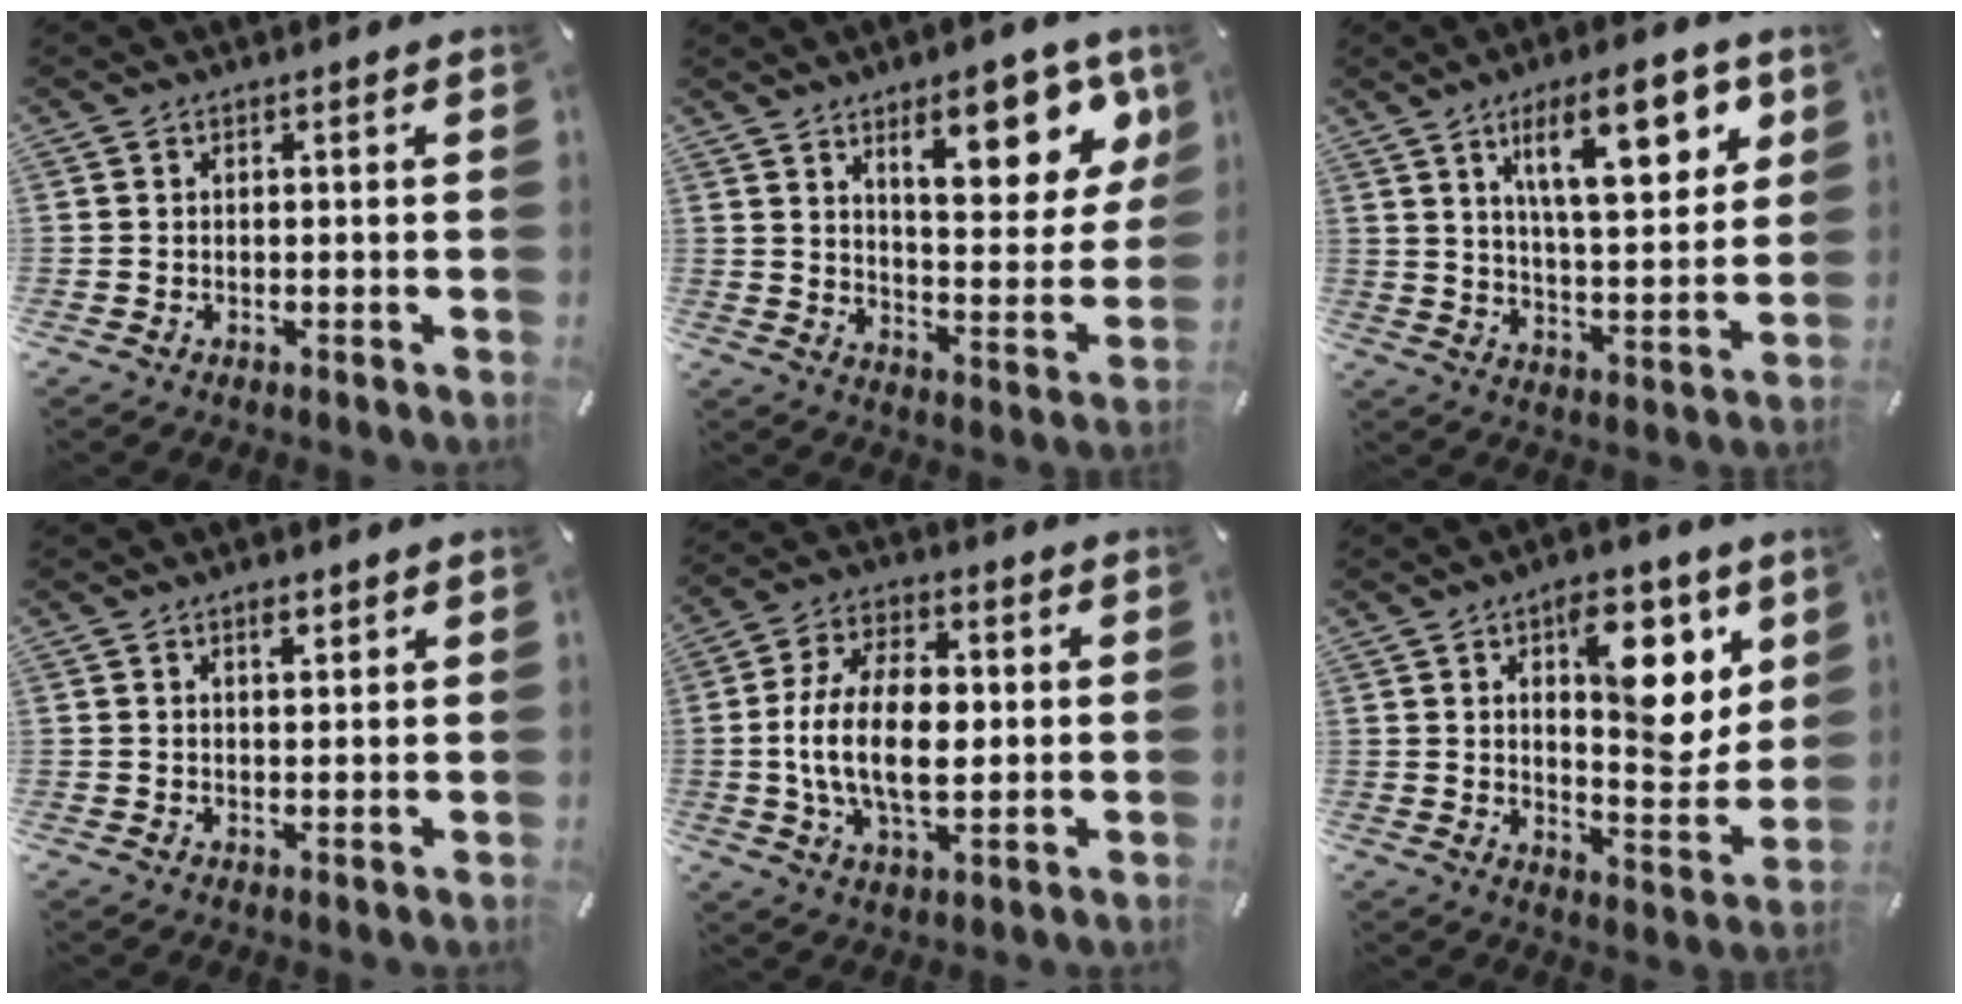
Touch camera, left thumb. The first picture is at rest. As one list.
[{"total": 17.1, "force": [10.1, 6.8, 12.0], "torque": [-0.152, -0.058, 0.157]}, {"total": 17.5, "force": [8.7, 6.5, 13.7], "torque": [-0.208, -0.023, 0.134]}, {"total": 2.5, "force": [1.7, 1.0, 1.6], "torque": [-0.018, -0.005, 0.026]}, {"total": 15.6, "force": [-0.4, 8.8, 12.9], "torque": [-0.259, 0.000, -0.011]}, {"total": 15.4, "force": [7.0, 8.0, 11.2], "torque": [-0.122, -0.046, 0.114]}]